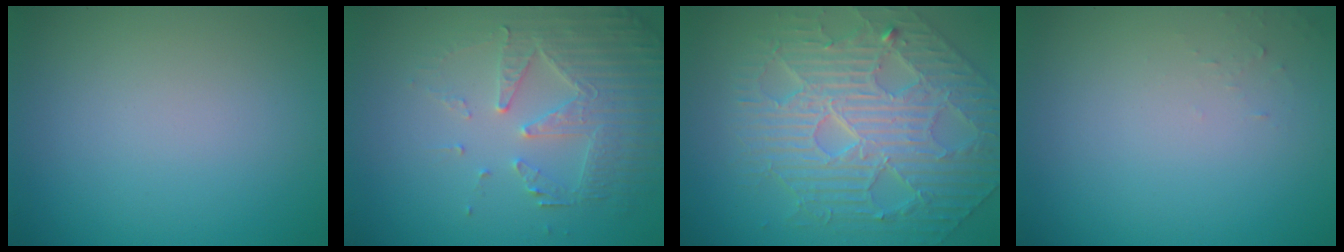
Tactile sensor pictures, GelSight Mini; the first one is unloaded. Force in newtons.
{"total": 5.2, "press": 3.7, "slide": 3.6}
{"total": 6.4, "press": 5.5, "slide": 3.3}
{"total": 0.6, "press": 0.6, "slide": 0.1}